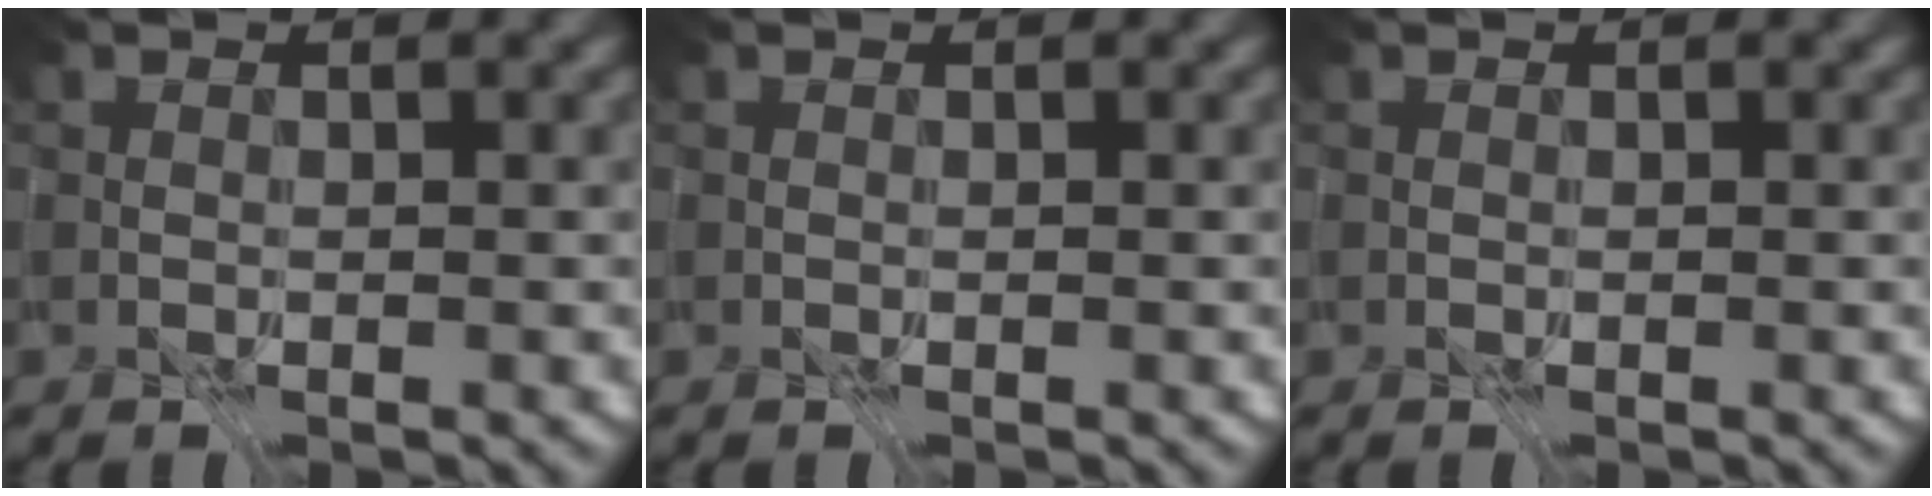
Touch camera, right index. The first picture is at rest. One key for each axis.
{"total": 0.0}
{"total": 0.0}